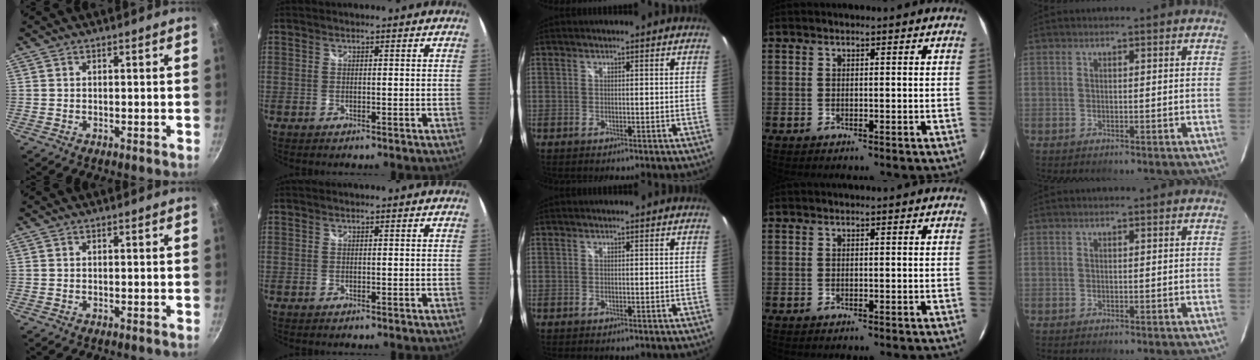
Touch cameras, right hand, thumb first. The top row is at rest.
{}